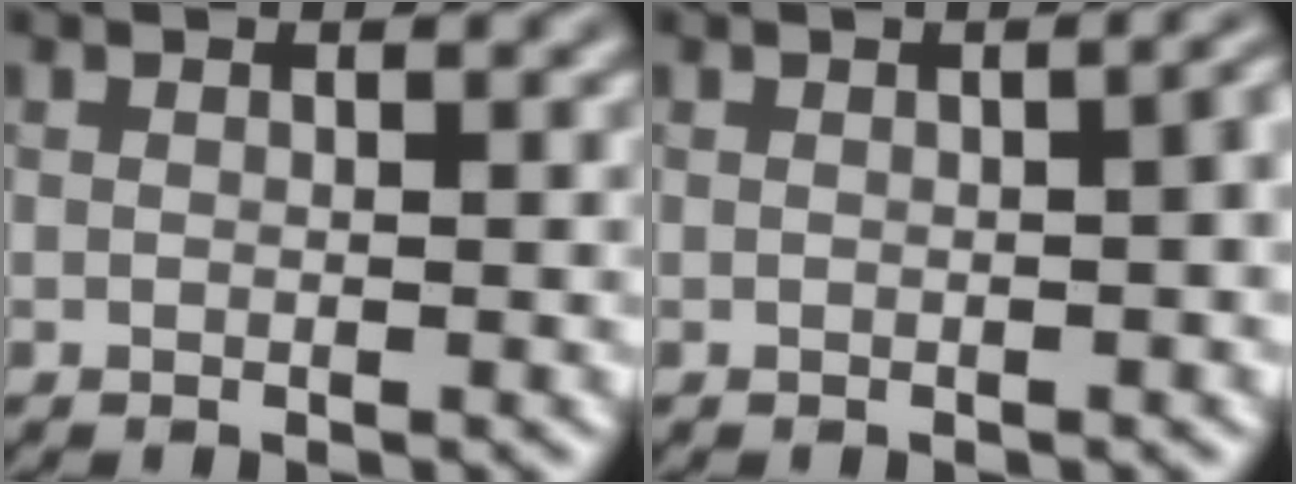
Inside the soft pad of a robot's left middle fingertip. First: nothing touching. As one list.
[{"total": 3.4, "force": [0.1, 1.5, 3.0], "torque": [-0.014, 0.011, 0.004]}]